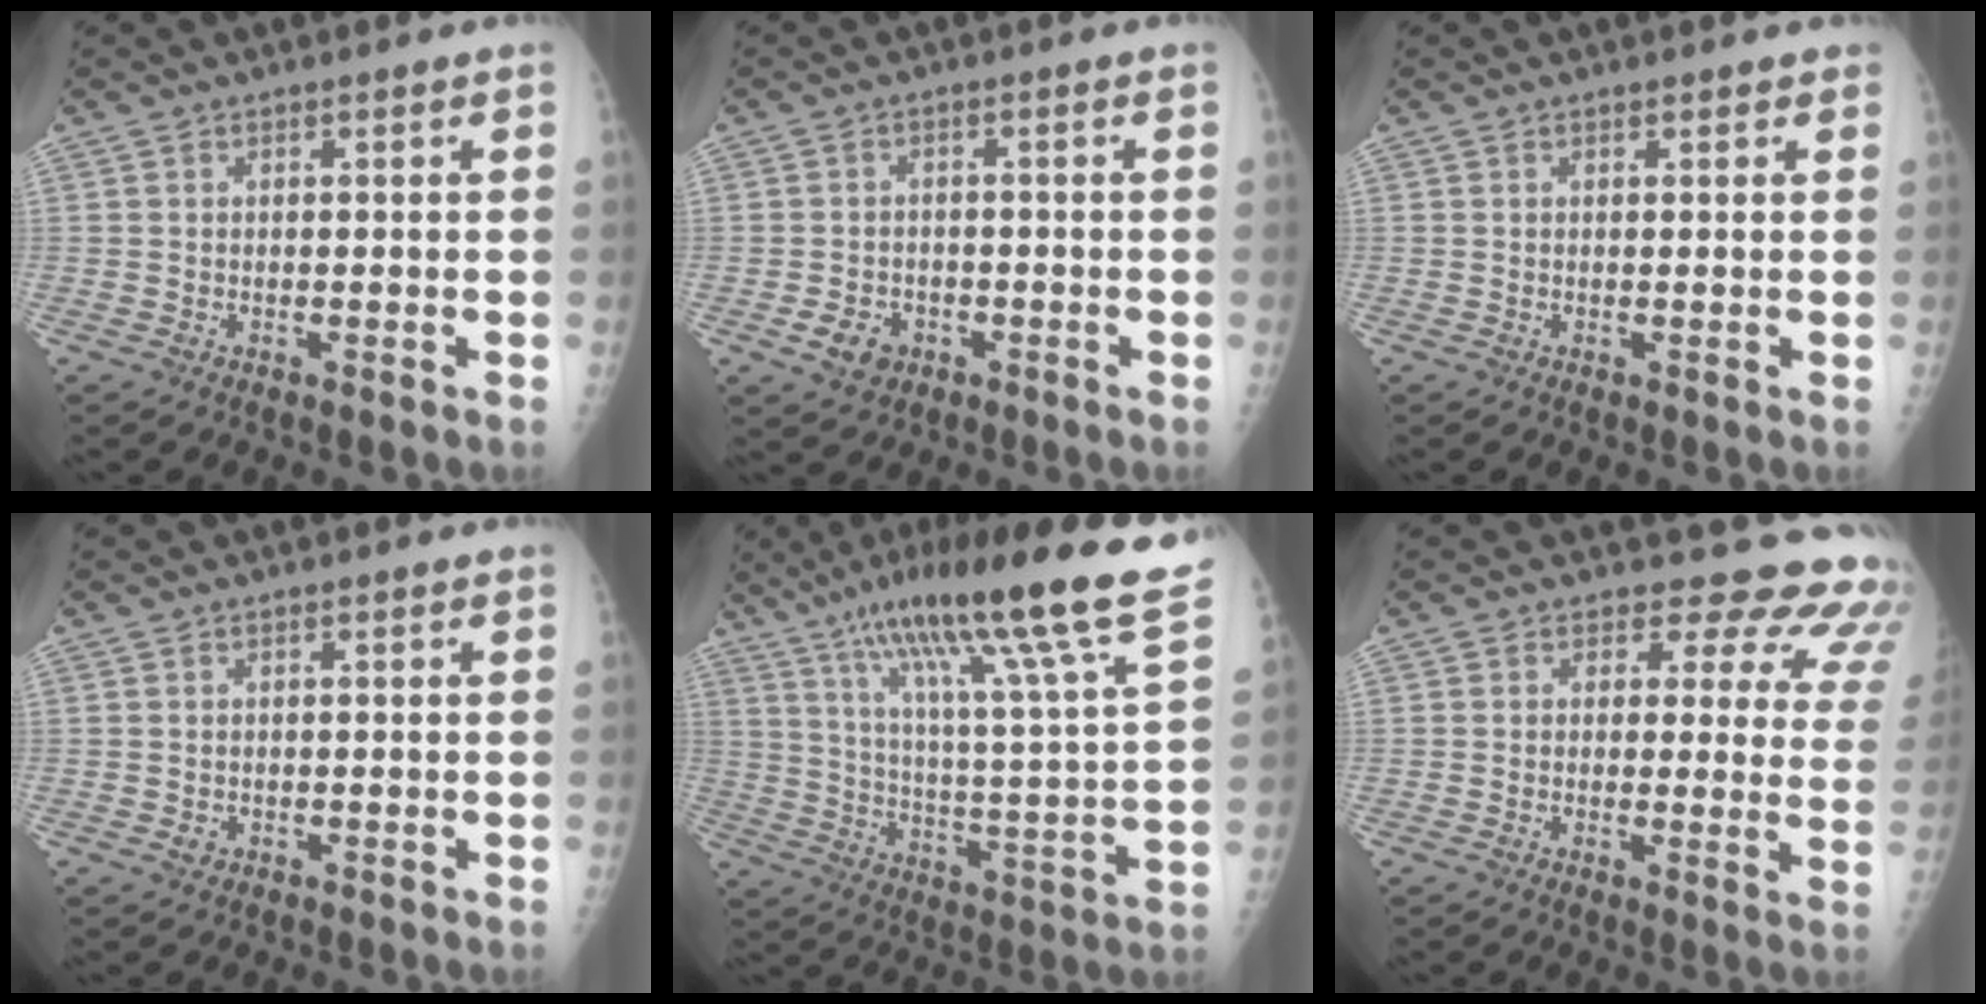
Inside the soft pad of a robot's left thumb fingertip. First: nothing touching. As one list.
[{"total": 4.4, "force": [-1.9, 3.4, 1.9], "torque": [-0.023, 0.007, -0.024]}, {"total": 1.0, "force": [0.9, 0.5, 0.3], "torque": [0.002, -0.002, 0.009]}, {"total": 0.7, "force": [0.0, 0.6, 0.3], "torque": [0.000, 0.001, 0.002]}, {"total": 26.5, "force": [18.2, 1.9, 19.1], "torque": [-0.296, -0.061, 0.282]}, {"total": 14.3, "force": [13.0, 5.5, 2.6], "torque": [0.023, -0.100, 0.111]}]